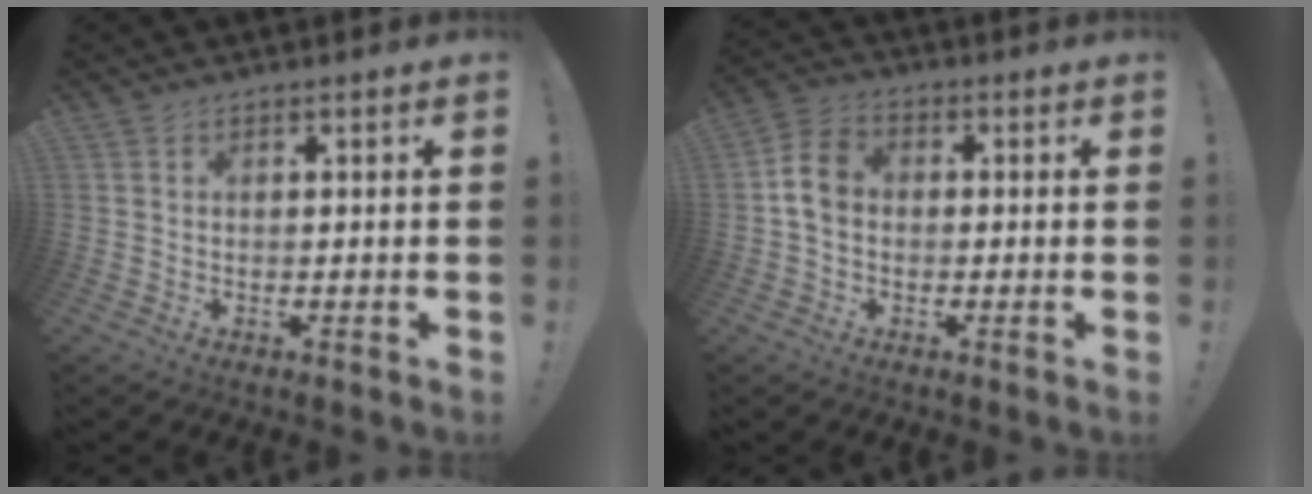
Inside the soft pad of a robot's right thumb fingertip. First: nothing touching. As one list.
[{"total": 7.5, "force": [-0.1, 5.7, 4.9], "torque": [-0.083, 0.015, 0.002]}]